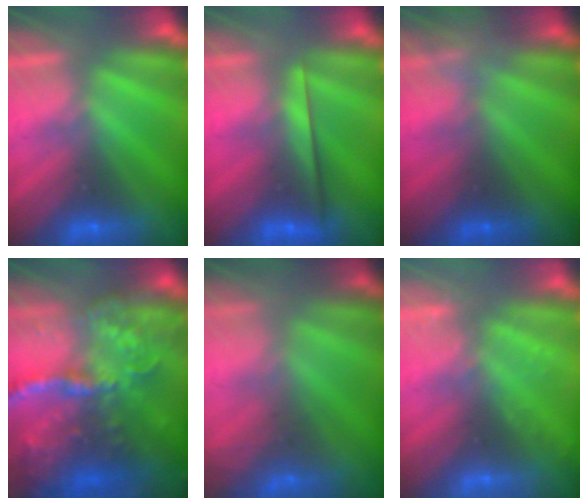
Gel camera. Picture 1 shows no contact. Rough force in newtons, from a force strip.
{"total": 2.3}
{"total": 2.3}
{"total": 8.7}
{"total": 7.3}
{"total": 2.2}